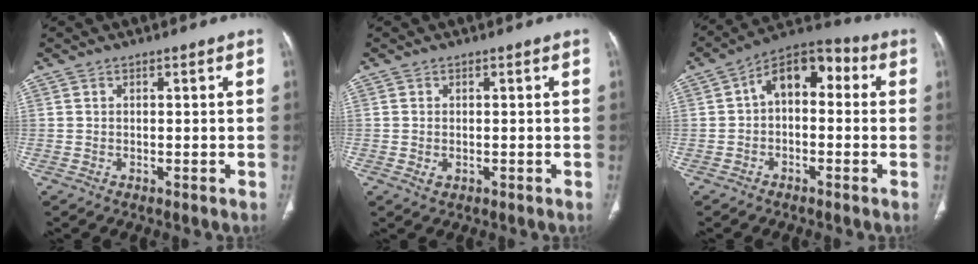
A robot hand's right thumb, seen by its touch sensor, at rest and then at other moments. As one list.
[{"total": 1.5, "force": [-0.3, 1.0, 1.0], "torque": [-0.024, 0.000, -0.001]}, {"total": 10.4, "force": [0.9, 6.4, 8.2], "torque": [-0.099, 0.039, -0.004]}]